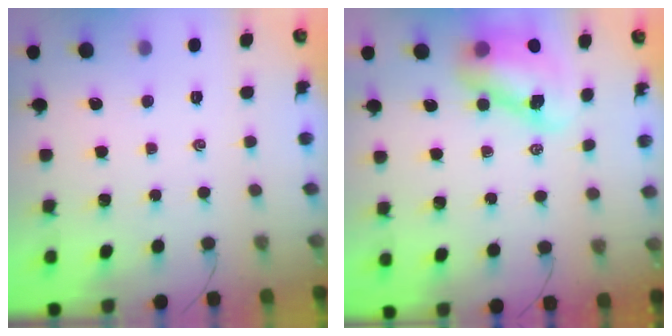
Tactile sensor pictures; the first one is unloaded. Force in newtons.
{"total": 9.3, "press": 9.0, "slide": 2.4}